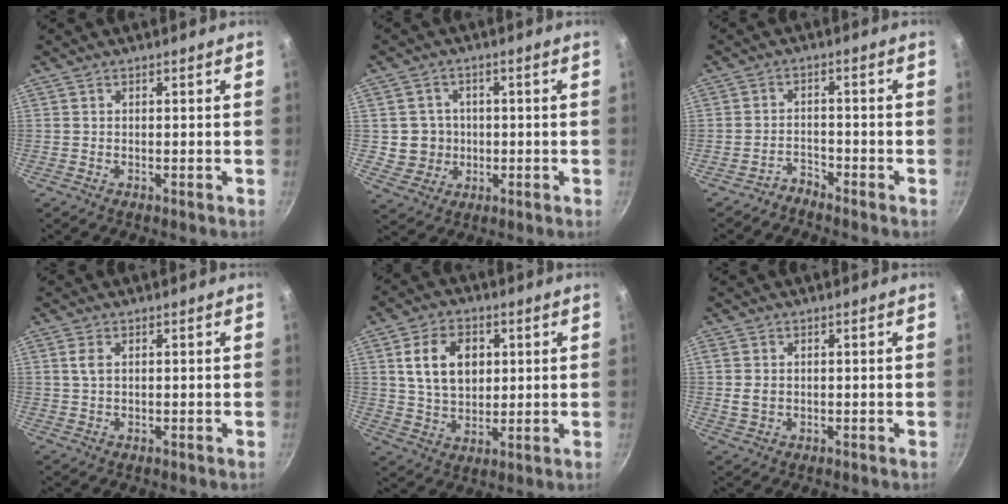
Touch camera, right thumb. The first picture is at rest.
{"total": 6.0, "force": [0.0, 5.9, 1.1], "torque": [0.014, 0.014, 0.007]}
{"total": 2.4, "force": [-2.4, 0.5, -0.2], "torque": [0.011, 0.024, -0.047]}
{"total": 2.1, "force": [0.7, 1.2, 1.6], "torque": [-0.033, -0.002, 0.015]}
{"total": 11.6, "force": [2.9, 8.1, 7.7], "torque": [-0.111, -0.007, 0.054]}
{"total": 2.7, "force": [0.2, 2.0, 1.8], "torque": [-0.033, -0.001, 0.006]}